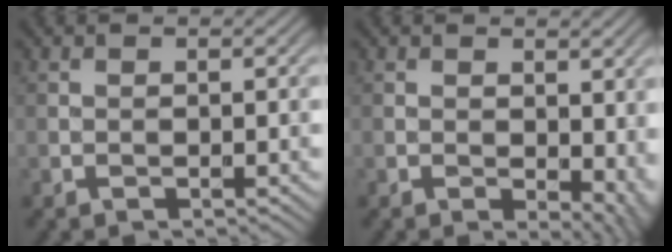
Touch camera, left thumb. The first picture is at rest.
{"total": 4.8, "force": [-0.1, 2.9, 3.8], "torque": [-0.044, -0.010, 0.007]}